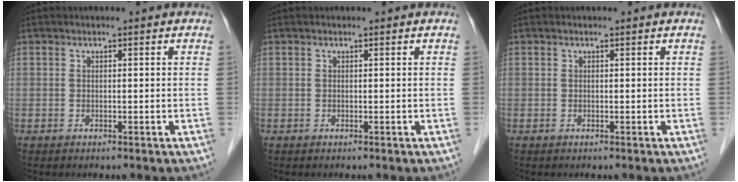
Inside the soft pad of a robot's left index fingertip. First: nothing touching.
{"total": 0.0}
{"total": 0.0}